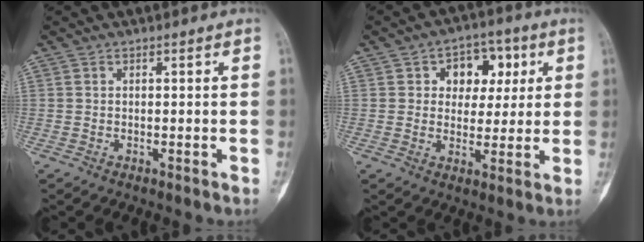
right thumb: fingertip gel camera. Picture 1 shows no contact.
{"total": 9.5, "force": [2.8, 7.0, 5.7], "torque": [-0.027, 0.001, 0.037]}